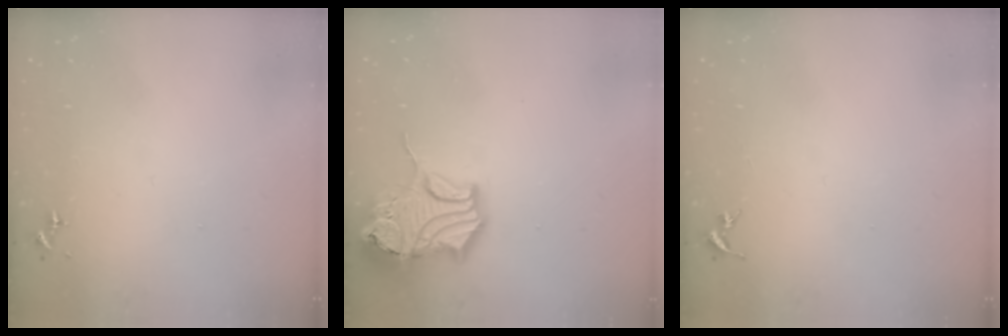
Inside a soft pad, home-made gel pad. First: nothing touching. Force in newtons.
{"total": 19.8, "press": 19.6, "slide": 2.6}
{"total": 0.0}